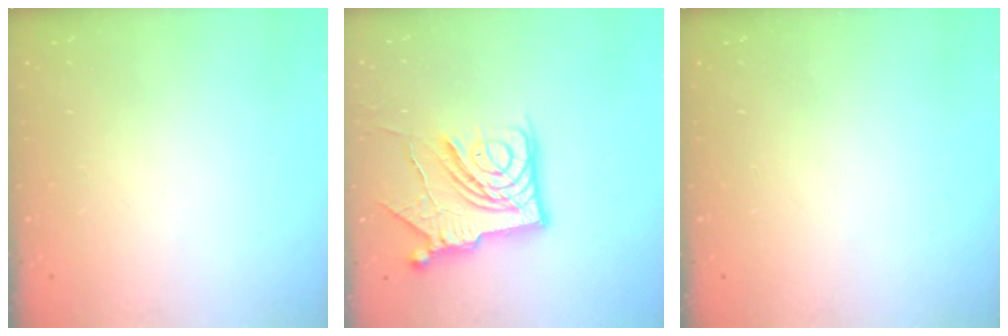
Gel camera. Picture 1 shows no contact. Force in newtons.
{"total": 14.3, "press": 14.2, "slide": 1.7}
{"total": 0.0}